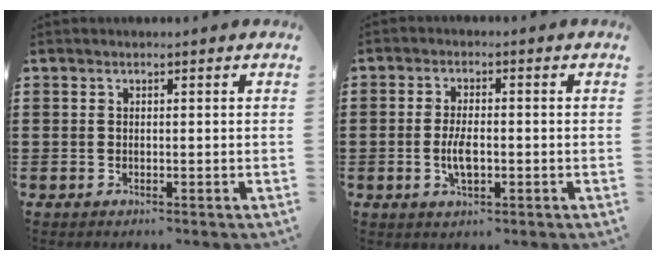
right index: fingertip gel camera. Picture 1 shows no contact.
{"total": 4.5, "force": [-0.8, 1.7, 4.0], "torque": [-0.085, -0.003, -0.018]}